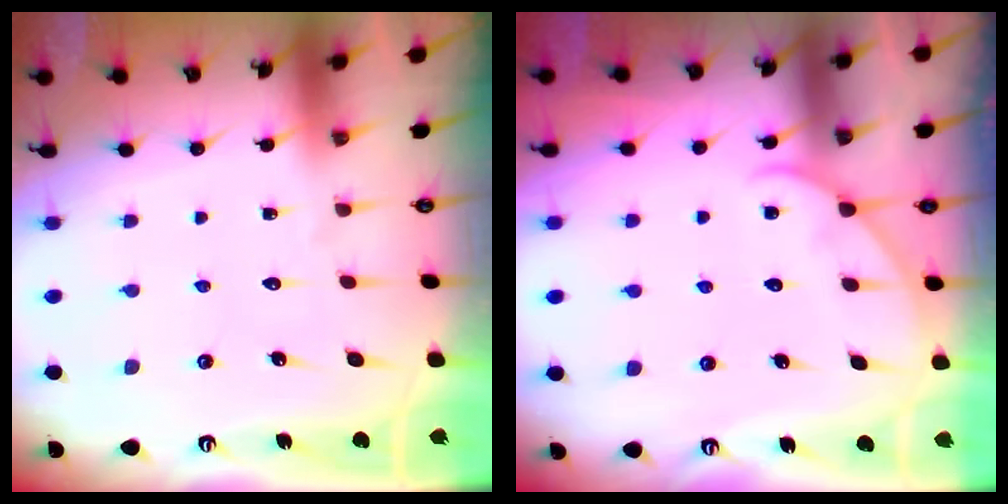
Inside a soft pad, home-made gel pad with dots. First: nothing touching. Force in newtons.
{"total": 2.8, "press": 2.8, "slide": 0.3}